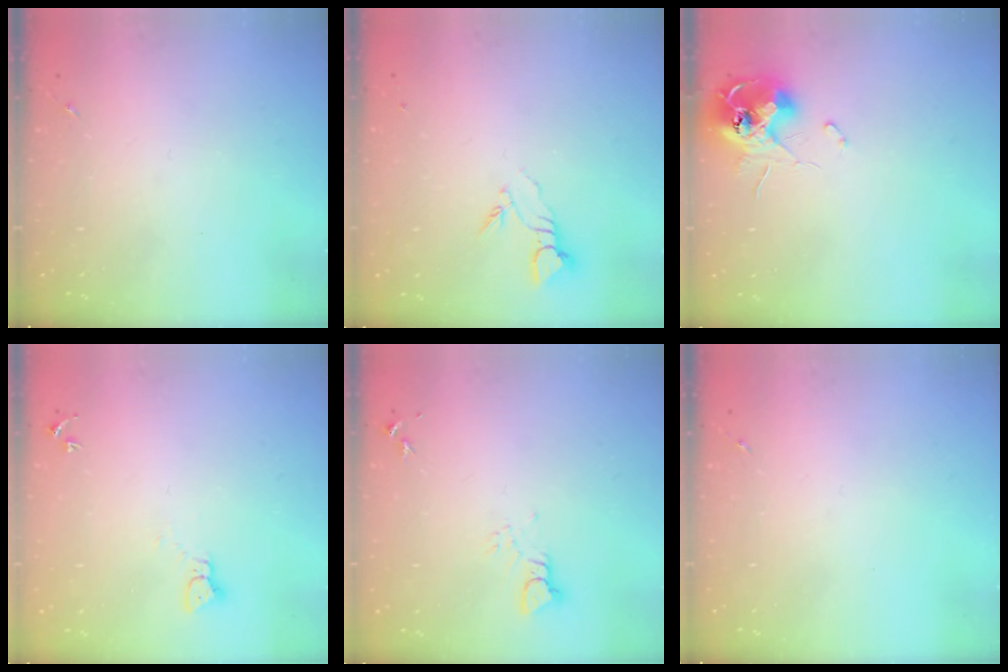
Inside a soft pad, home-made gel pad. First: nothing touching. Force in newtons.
{"total": 3.7, "press": 3.7, "slide": 0.4}
{"total": 11.6, "press": 11.6, "slide": 1.1}
{"total": 2.3, "press": 2.3, "slide": 0.3}
{"total": 3.4, "press": 3.4, "slide": 0.3}
{"total": 0.0}